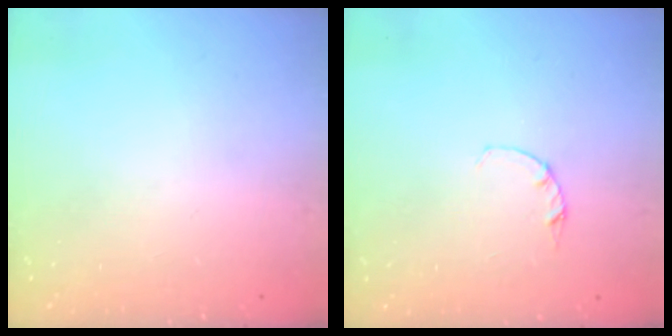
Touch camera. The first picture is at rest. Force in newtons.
{"total": 1.2, "press": 1.1, "slide": 0.3}